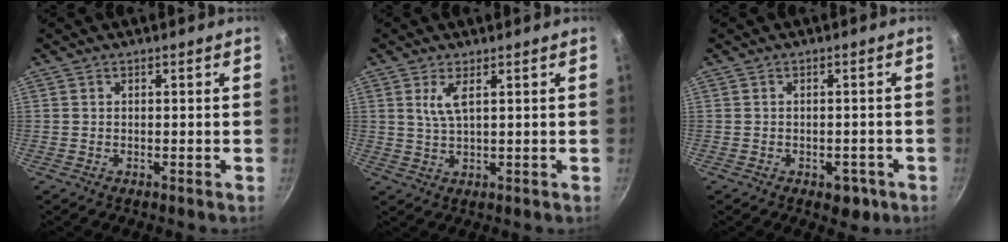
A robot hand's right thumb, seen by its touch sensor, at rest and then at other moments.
{"total": 3.5, "force": [1.4, 0.9, 3.1], "torque": [-0.069, -0.007, 0.035]}
{"total": 3.5, "force": [-1.8, 2.1, 2.1], "torque": [-0.009, 0.009, -0.019]}